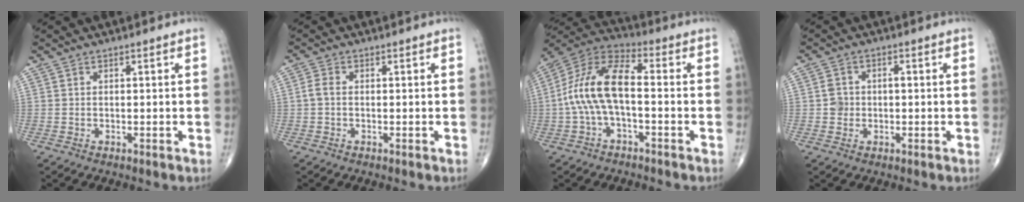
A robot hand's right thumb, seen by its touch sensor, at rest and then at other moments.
{"total": 1.8, "force": [-0.2, 1.1, 1.4], "torque": [-0.027, 0.002, -0.008]}
{"total": 12.9, "force": [-1.3, 5.9, 11.4], "torque": [-0.232, 0.045, -0.034]}
{"total": 3.2, "force": [-0.2, 2.7, 1.6], "torque": [-0.015, 0.009, -0.004]}